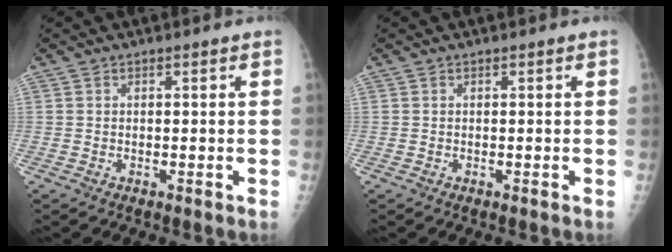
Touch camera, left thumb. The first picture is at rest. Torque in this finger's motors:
{"motor_torque": [0.00, 0.00, 0.00, 0.00, 0.00]}